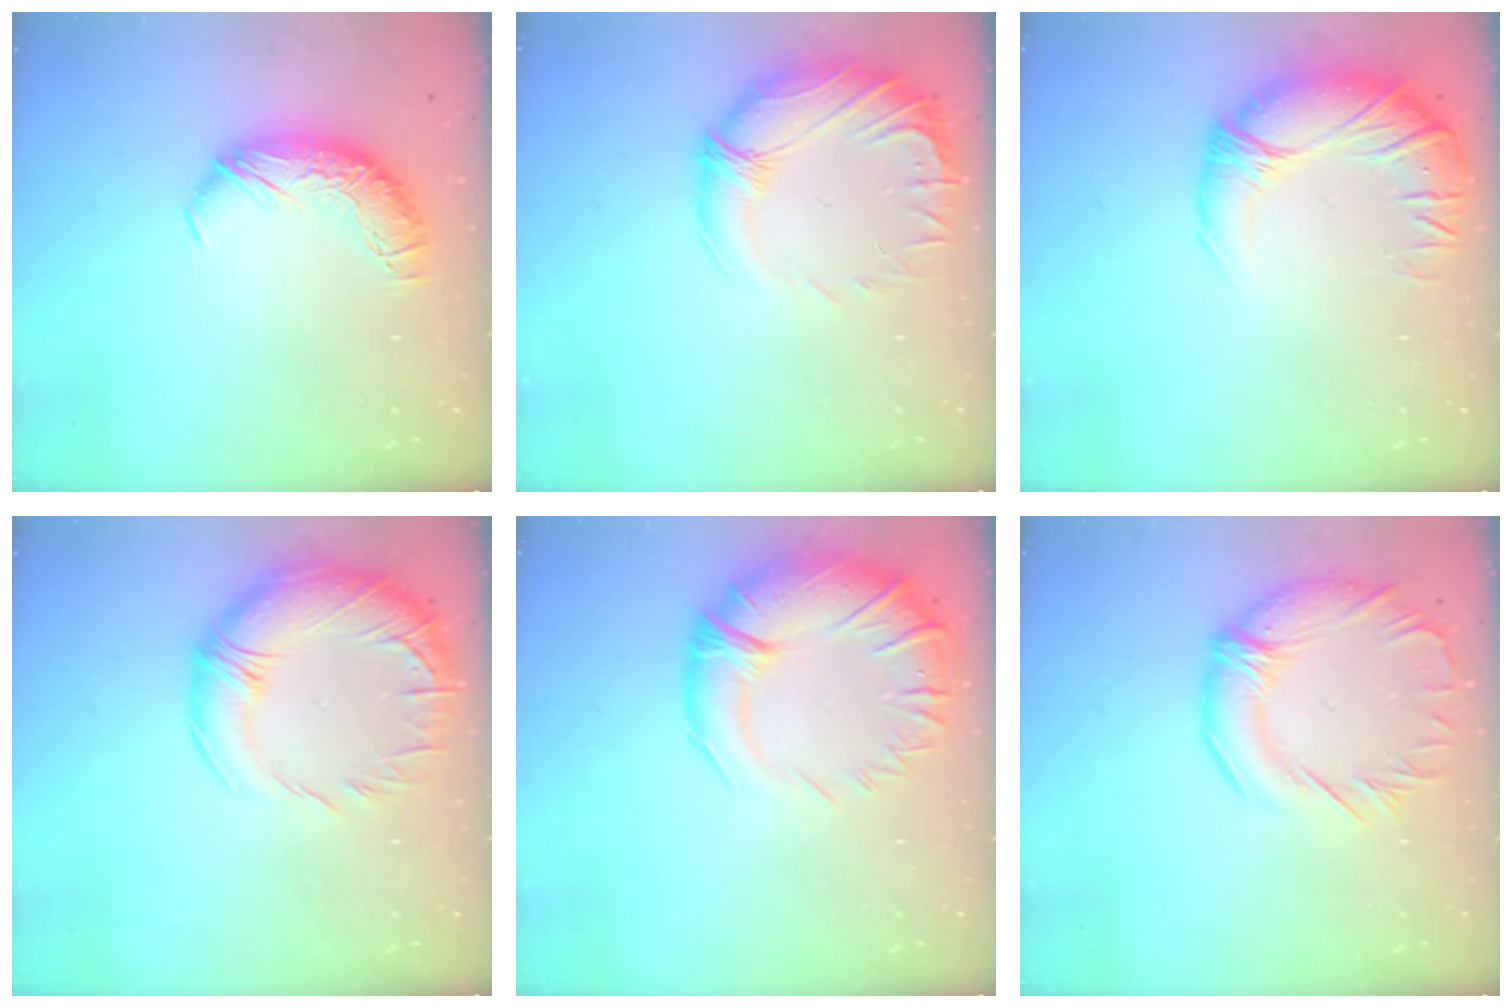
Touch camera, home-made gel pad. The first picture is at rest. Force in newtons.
{"total": 3.0, "press": 1.1, "slide": 2.8}
{"total": 5.3, "press": 3.6, "slide": 3.8}
{"total": 6.0, "press": 4.5, "slide": 4.0}
{"total": 12.2, "press": 10.8, "slide": 5.6}
{"total": 4.0, "press": 3.7, "slide": 1.5}